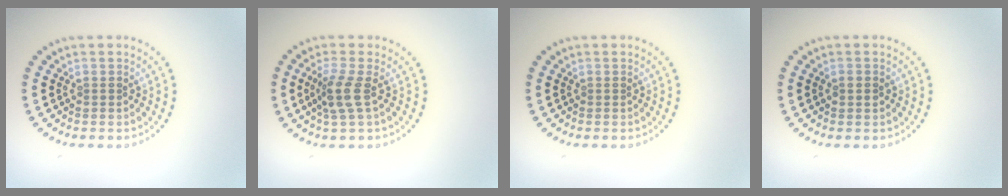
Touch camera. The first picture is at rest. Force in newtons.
{"total": 2.7, "press": 2.0, "slide": 1.8}
{"total": 0.0}
{"total": 1.3, "press": 1.2, "slide": 0.1}